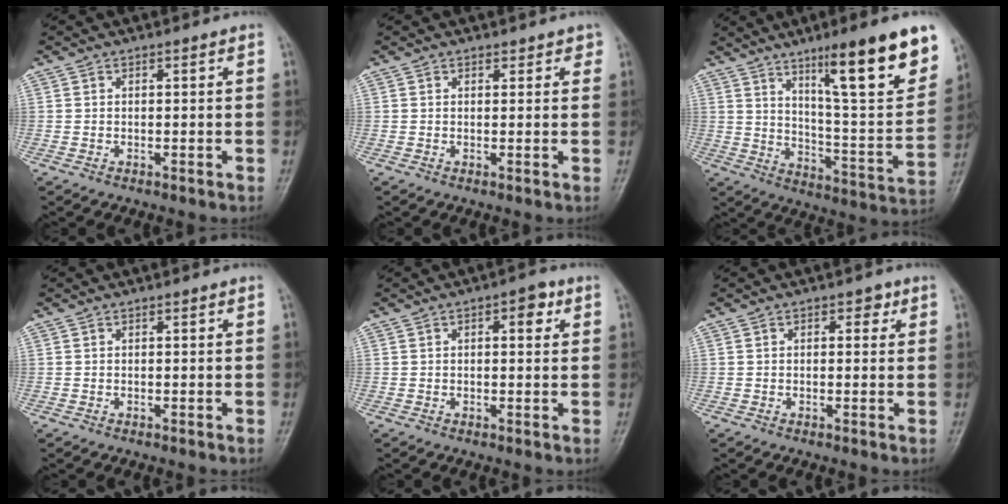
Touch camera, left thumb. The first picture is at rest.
{"total": 1.6, "force": [1.1, 1.1, 0.4], "torque": [0.014, -0.005, 0.008]}
{"total": 21.8, "force": [12.7, 3.4, 17.5], "torque": [-0.230, -0.055, 0.203]}
{"total": 0.0}
{"total": 3.7, "force": [1.2, 1.9, 2.9], "torque": [-0.022, 0.006, 0.010]}
{"total": 2.2, "force": [0.8, 1.5, 1.5], "torque": [0.004, 0.004, 0.005]}